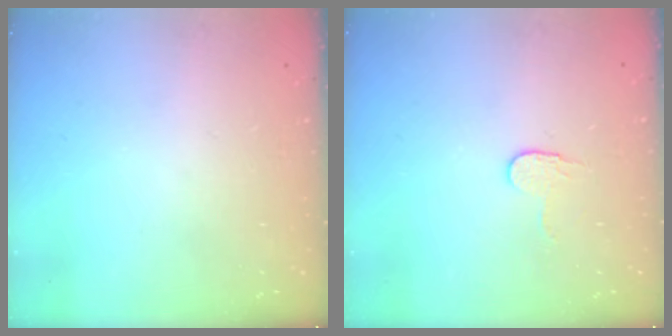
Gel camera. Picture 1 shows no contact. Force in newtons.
{"total": 3.8, "press": 3.8, "slide": 0.3}